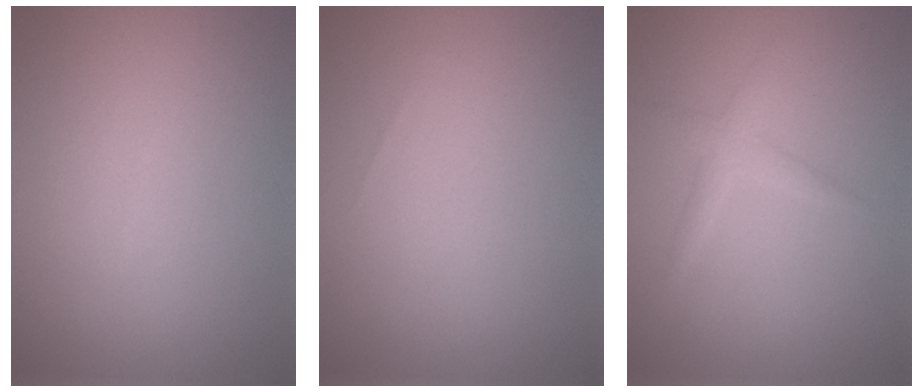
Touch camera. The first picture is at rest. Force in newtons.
{"total": 0.0}
{"total": 1.6, "press": 1.6, "slide": 0.0}